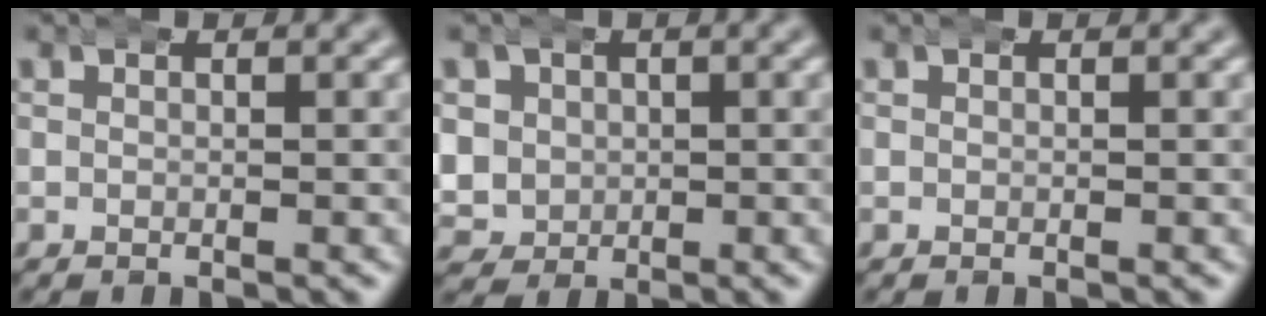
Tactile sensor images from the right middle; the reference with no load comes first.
{"total": 6.9, "force": [0.3, 6.4, 2.5], "torque": [-0.084, -0.026, -0.002]}
{"total": 0.0}